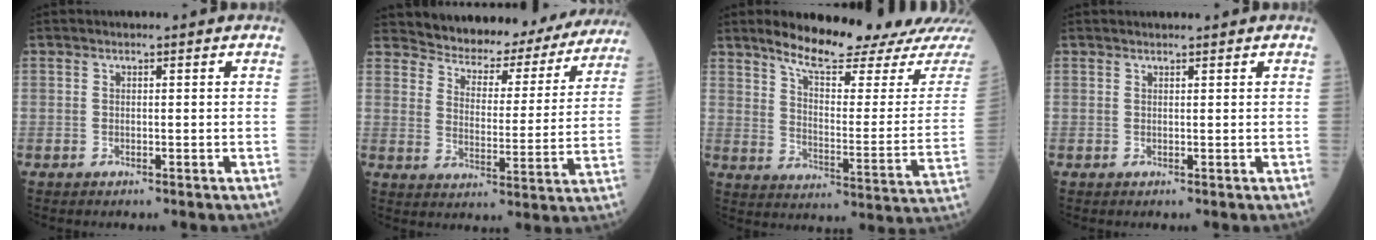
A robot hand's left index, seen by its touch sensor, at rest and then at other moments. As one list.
[{"total": 19.8, "force": [18.5, 5.7, 4.1], "torque": [-0.041, -0.034, 0.219]}, {"total": 18.3, "force": [16.4, 1.2, 8.0], "torque": [-0.112, -0.070, 0.220]}, {"total": 1.2, "force": [1.1, 0.0, 0.4], "torque": [-0.005, 0.010, 0.020]}]